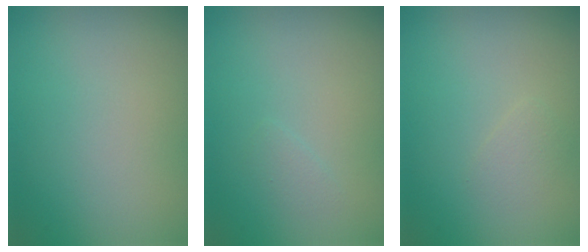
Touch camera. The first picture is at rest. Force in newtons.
{"total": 0.7, "press": 0.7, "slide": 0.1}
{"total": 0.9, "press": 0.9, "slide": 0.1}